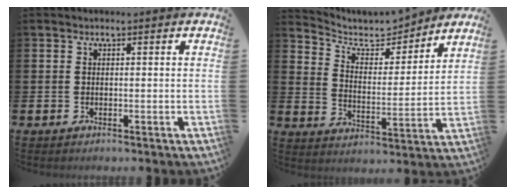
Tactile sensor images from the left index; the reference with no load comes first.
{"total": 6.5, "force": [6.0, 2.2, 1.6], "torque": [-0.064, -0.048, 0.100]}